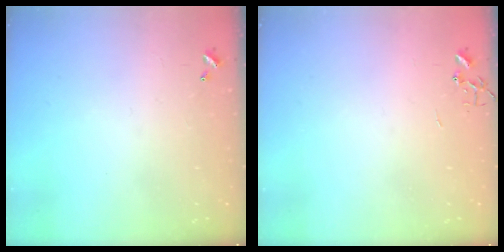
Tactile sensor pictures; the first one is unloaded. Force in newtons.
{"total": 0.0}